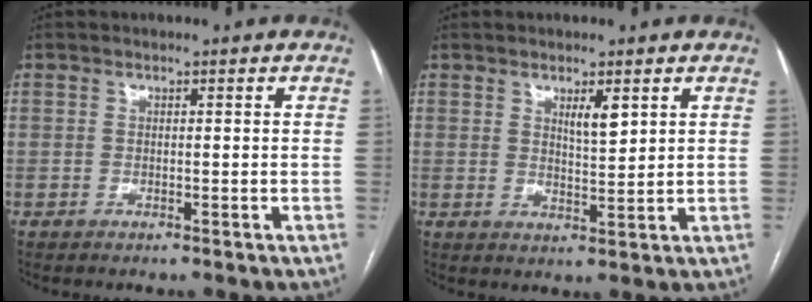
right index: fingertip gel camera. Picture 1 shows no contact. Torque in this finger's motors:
{"motor_torque": [0.04, 0.02, 0.08, 0.06]}